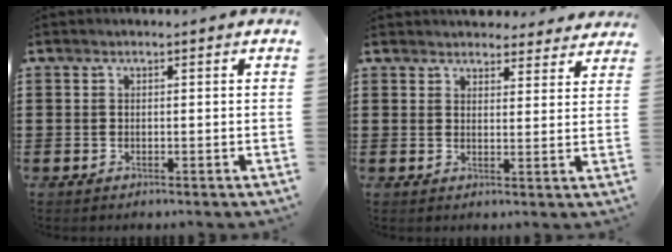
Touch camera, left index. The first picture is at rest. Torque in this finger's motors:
{"motor_torque": [2.14, 0.00, 0.13, -0.05]}